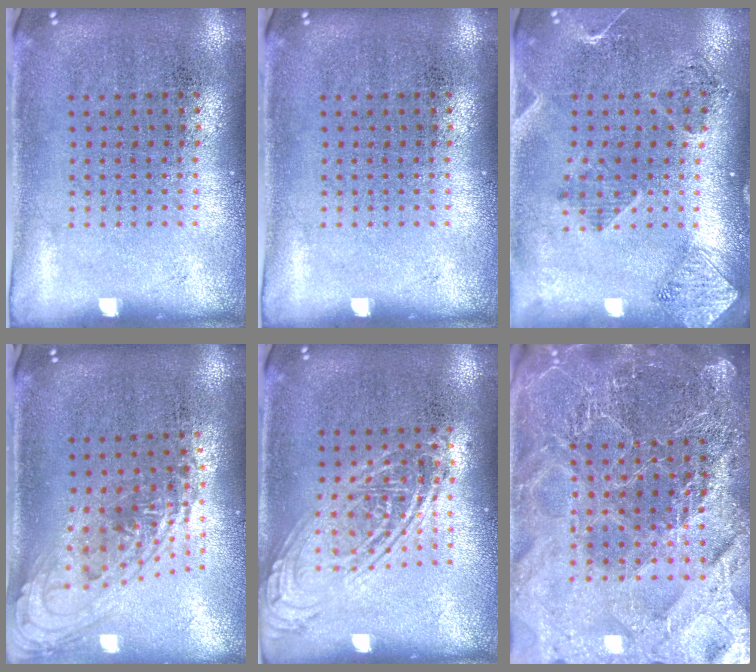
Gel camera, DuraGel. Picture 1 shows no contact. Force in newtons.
{"total": 0.0}
{"total": 1.7, "press": 1.6, "slide": 0.7}
{"total": 1.5, "press": 1.3, "slide": 0.7}
{"total": 2.3, "press": 2.3, "slide": 0.2}
{"total": 5.9, "press": 5.1, "slide": 2.9}